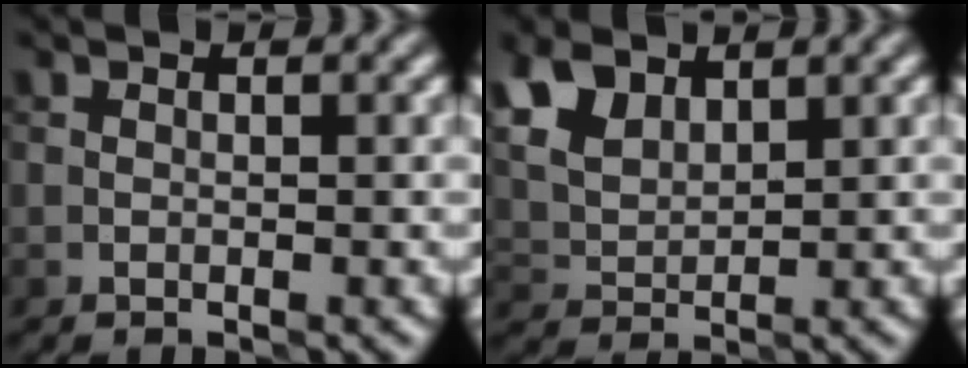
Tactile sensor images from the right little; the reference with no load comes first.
{"total": 5.3, "force": [3.0, 3.1, 3.1], "torque": [-0.089, 0.008, 0.060]}